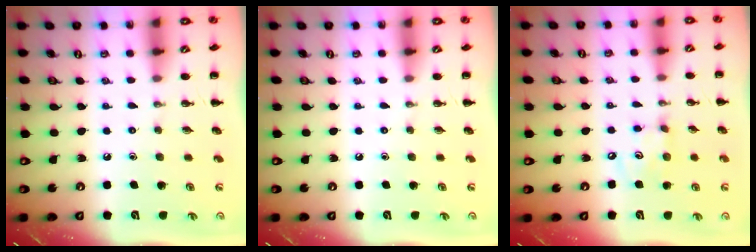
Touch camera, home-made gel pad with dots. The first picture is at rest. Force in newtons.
{"total": 0.0}
{"total": 5.6, "press": 5.5, "slide": 1.1}